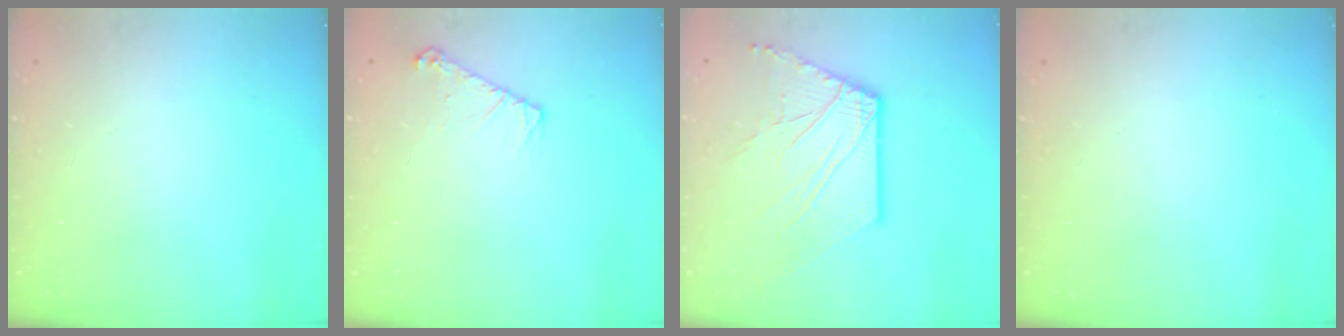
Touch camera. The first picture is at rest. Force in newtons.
{"total": 6.0, "press": 6.0, "slide": 0.7}
{"total": 10.5, "press": 10.4, "slide": 1.5}
{"total": 0.0}